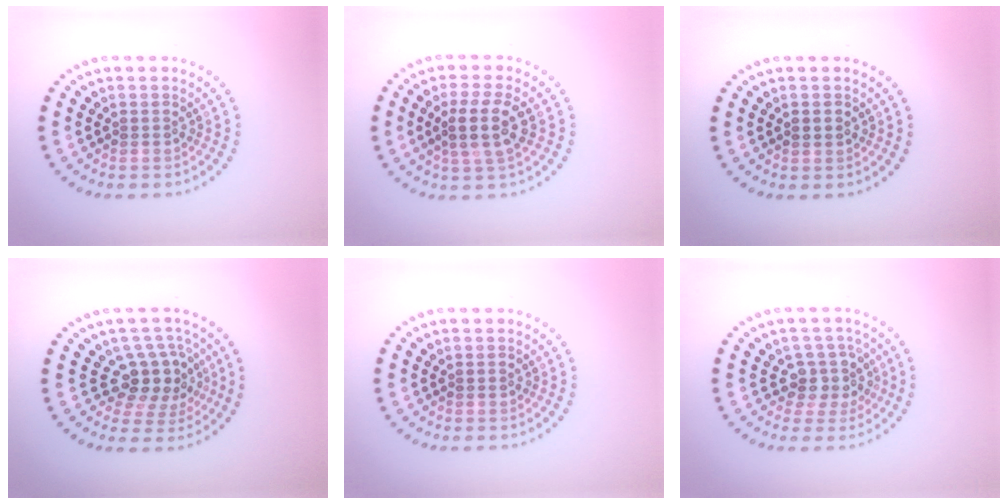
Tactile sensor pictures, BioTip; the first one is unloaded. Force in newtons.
{"total": 4.0, "press": 3.8, "slide": 1.4}
{"total": 1.2, "press": 1.2, "slide": 0.2}
{"total": 4.3, "press": 3.8, "slide": 1.9}
{"total": 0.6, "press": 0.6, "slide": 0.0}
{"total": 3.1, "press": 2.4, "slide": 1.9}